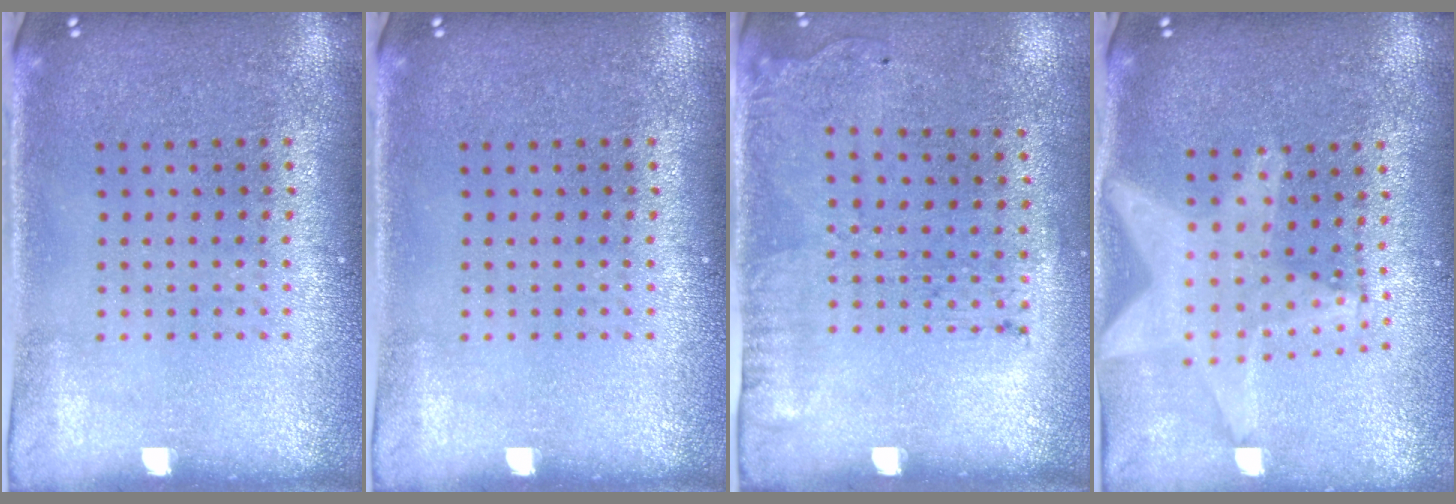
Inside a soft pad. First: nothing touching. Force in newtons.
{"total": 0.0}
{"total": 1.7, "press": 1.1, "slide": 1.3}
{"total": 2.2, "press": 1.8, "slide": 1.2}